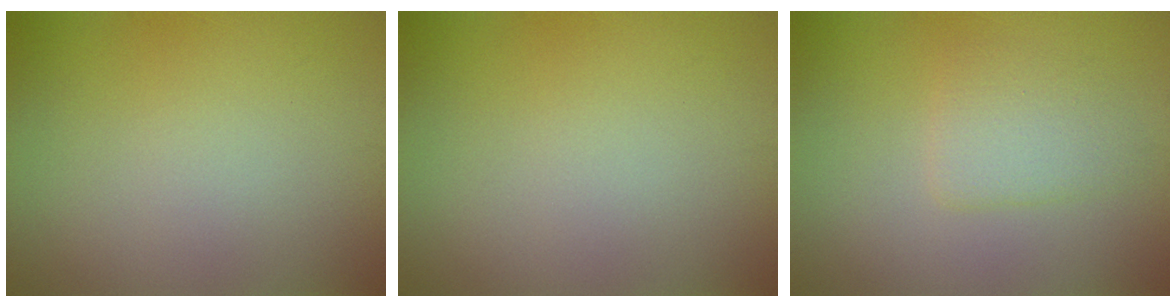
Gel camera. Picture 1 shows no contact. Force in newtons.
{"total": 0.0}
{"total": 2.4, "press": 2.3, "slide": 0.5}